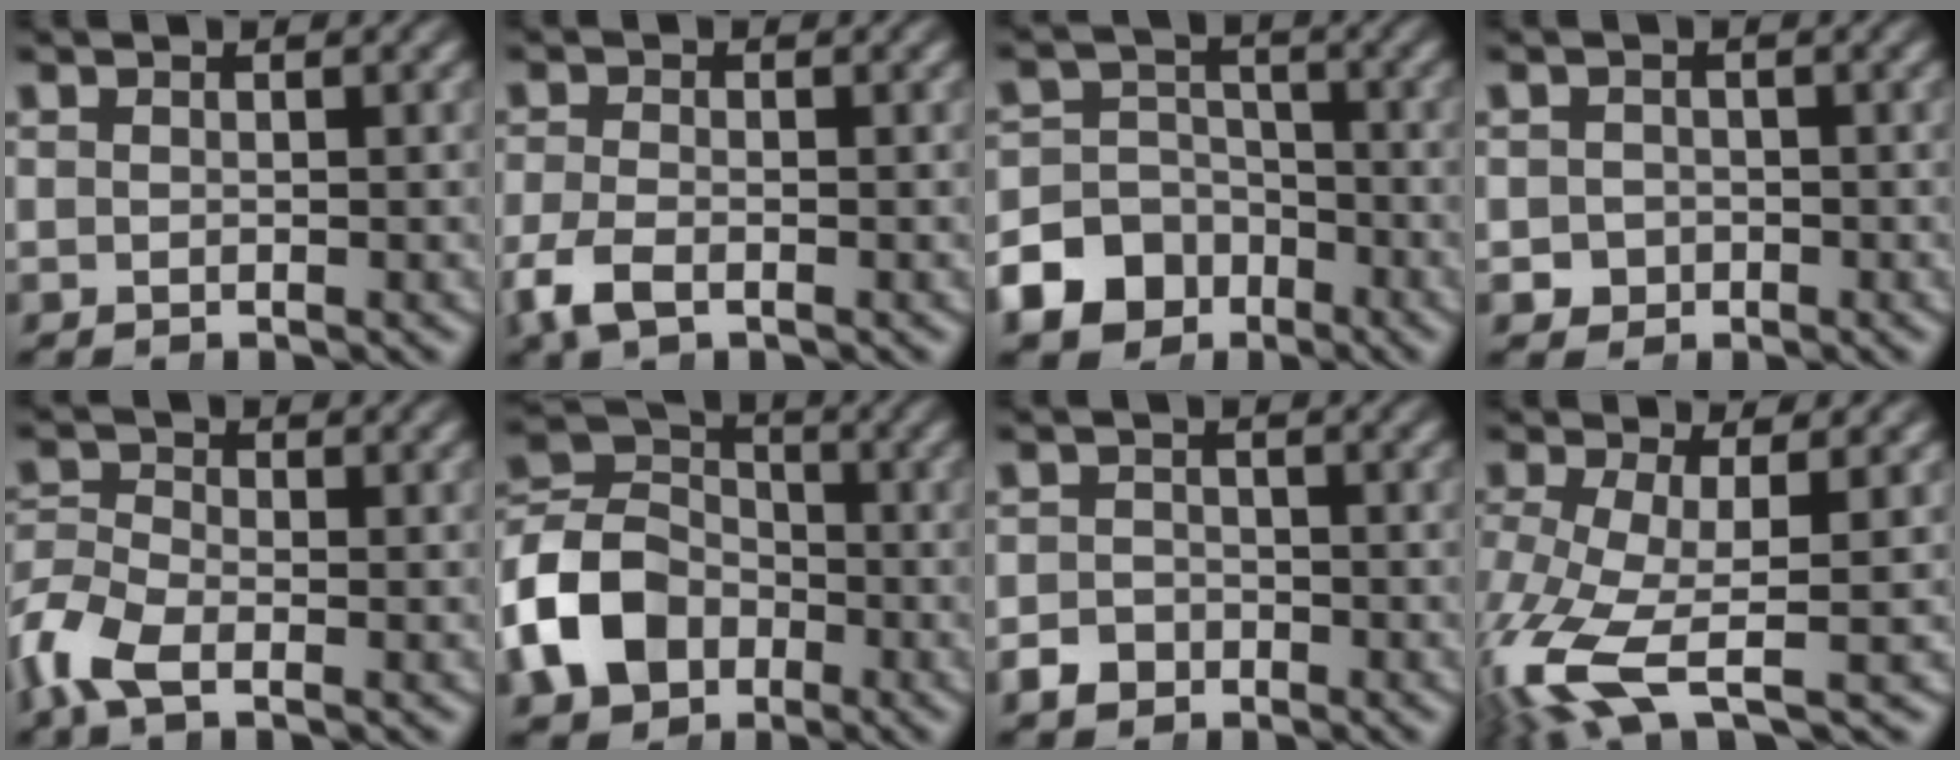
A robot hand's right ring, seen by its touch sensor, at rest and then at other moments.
{"total": 2.8, "force": [-1.7, 1.4, 1.6], "torque": [-0.045, -0.013, -0.026]}
{"total": 9.0, "force": [-4.6, 7.2, 2.6], "torque": [-0.045, -0.031, -0.075]}
{"total": 2.7, "force": [-1.2, 2.4, 0.4], "torque": [-0.015, -0.019, -0.014]}
{"total": 3.7, "force": [-1.7, 2.5, 2.0], "torque": [-0.064, -0.020, -0.028]}
{"total": 8.7, "force": [-1.3, 7.2, 4.7], "torque": [-0.102, -0.027, -0.017]}
{"total": 2.6, "force": [-1.9, 1.9, 0.2], "torque": [-0.001, -0.011, -0.031]}
{"total": 7.3, "force": [-2.9, 3.6, 5.6], "torque": [-0.150, -0.056, -0.018]}